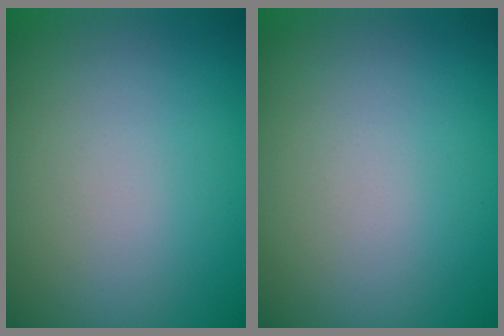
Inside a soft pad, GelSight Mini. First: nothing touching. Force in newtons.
{"total": 0.0}